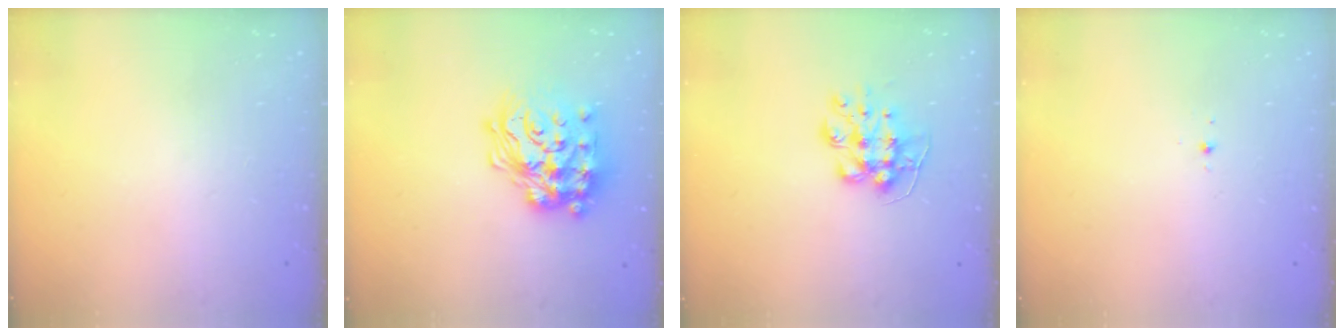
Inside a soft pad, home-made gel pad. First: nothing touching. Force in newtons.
{"total": 22.8, "press": 22.7, "slide": 1.5}
{"total": 9.3, "press": 9.3, "slide": 0.6}
{"total": 2.9, "press": 2.8, "slide": 0.8}